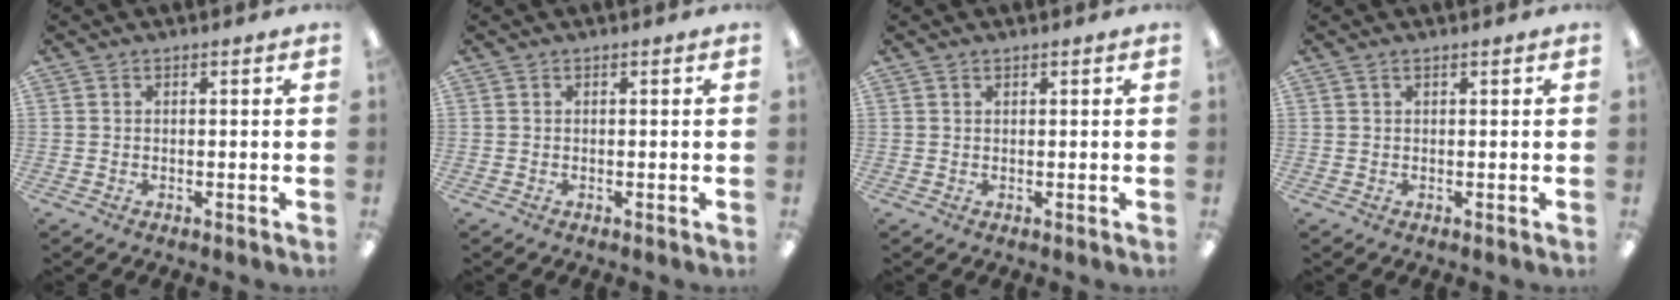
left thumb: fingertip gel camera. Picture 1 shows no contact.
{"total": 0.0}
{"total": 0.6, "force": [0.5, 0.2, 0.3], "torque": [-0.006, 0.002, 0.010]}
{"total": 0.9, "force": [0.6, 0.4, 0.6], "torque": [-0.014, 0.003, 0.011]}